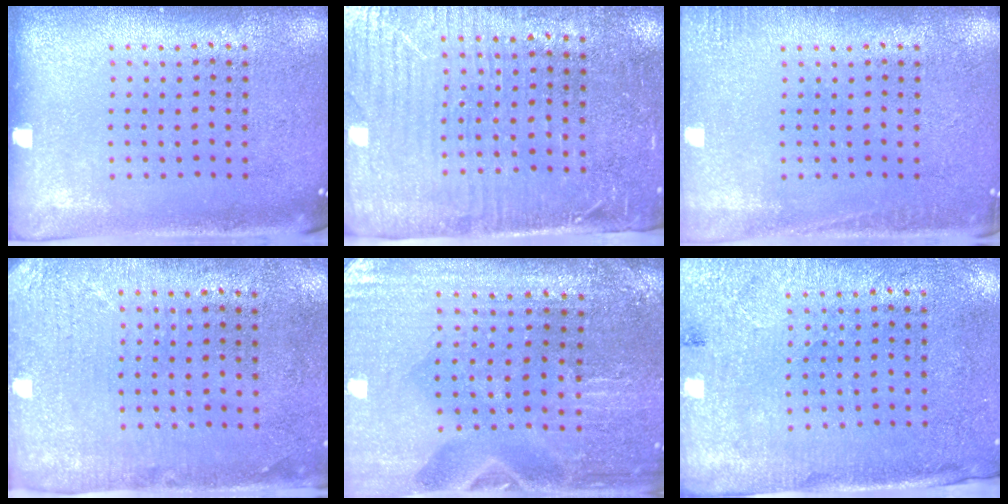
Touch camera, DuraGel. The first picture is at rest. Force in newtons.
{"total": 3.5, "press": 3.1, "slide": 1.5}
{"total": 1.4, "press": 1.4, "slide": 0.4}
{"total": 2.9, "press": 2.4, "slide": 1.7}
{"total": 1.2, "press": 1.2, "slide": 0.0}
{"total": 2.7, "press": 2.2, "slide": 1.5}